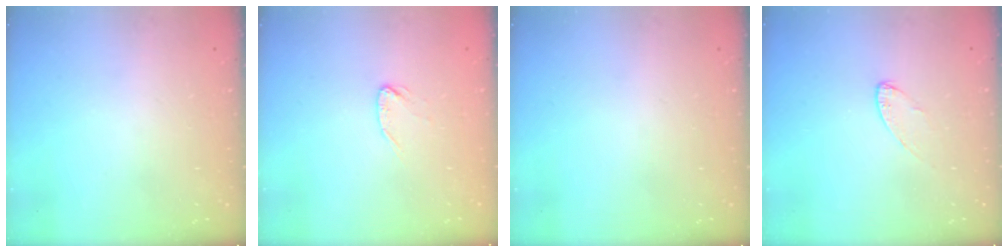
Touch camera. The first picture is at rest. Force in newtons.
{"total": 3.8, "press": 3.8, "slide": 0.3}
{"total": 0.0}
{"total": 4.3, "press": 4.3, "slide": 0.4}